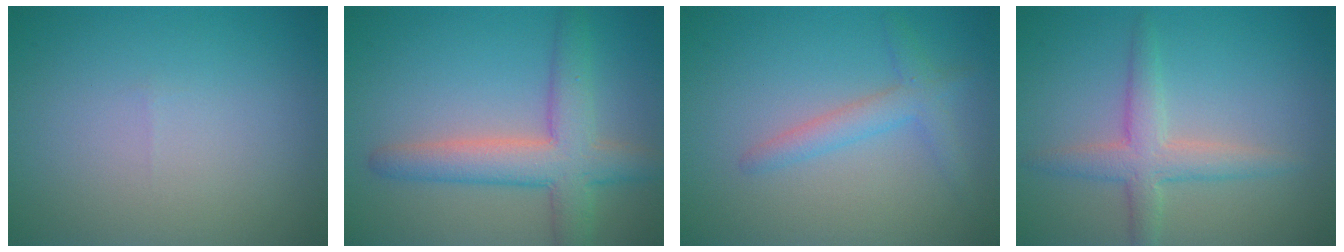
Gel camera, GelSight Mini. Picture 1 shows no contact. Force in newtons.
{"total": 5.8, "press": 5.8, "slide": 0.2}
{"total": 2.4, "press": 2.4, "slide": 0.1}
{"total": 3.2, "press": 3.2, "slide": 0.1}